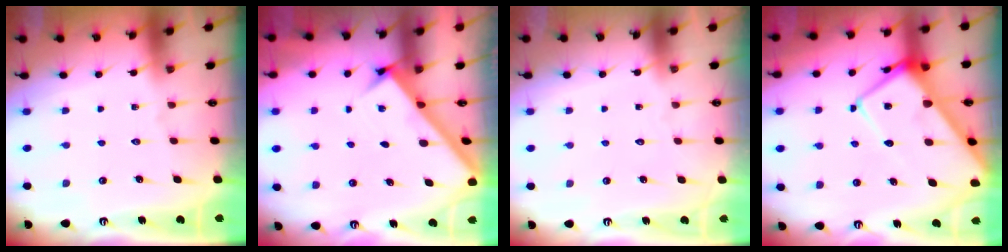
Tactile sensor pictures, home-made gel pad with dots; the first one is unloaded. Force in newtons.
{"total": 2.6, "press": 2.6, "slide": 0.3}
{"total": 1.5, "press": 1.5, "slide": 0.0}
{"total": 13.1, "press": 13.0, "slide": 0.6}